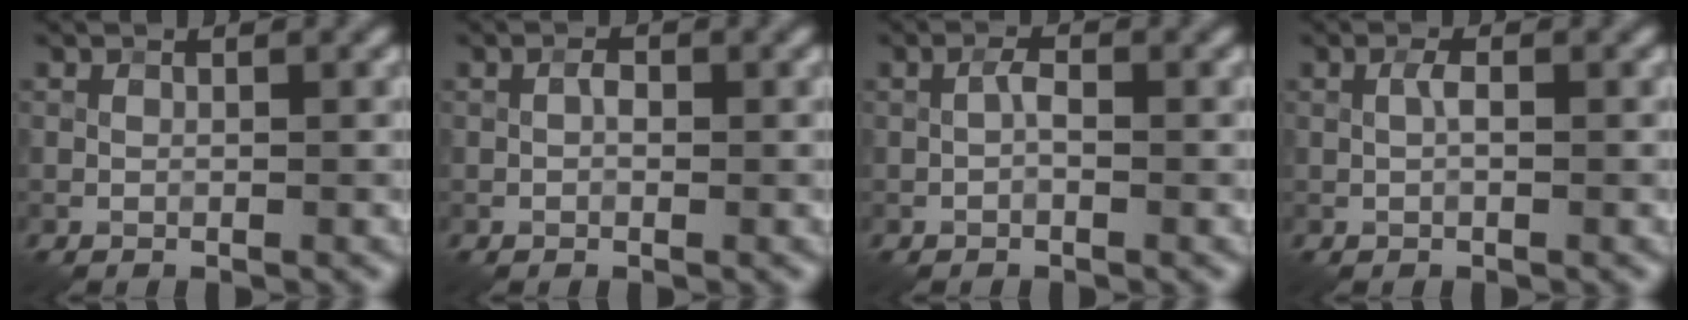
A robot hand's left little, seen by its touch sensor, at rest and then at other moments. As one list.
[{"total": 1.0, "force": [-0.1, 0.6, 0.8], "torque": [-0.012, 0.002, -0.003]}, {"total": 1.1, "force": [-0.3, 0.4, 1.0], "torque": [-0.017, 0.003, -0.007]}, {"total": 1.0, "force": [-0.1, 0.3, 0.9], "torque": [-0.019, 0.002, -0.002]}]